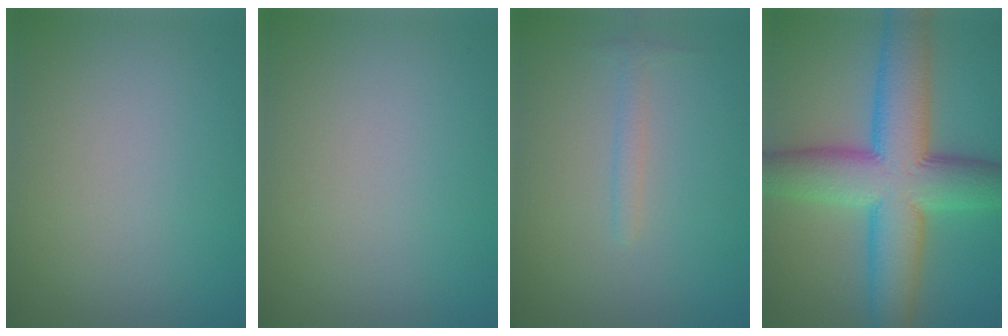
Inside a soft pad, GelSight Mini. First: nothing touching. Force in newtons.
{"total": 0.0}
{"total": 1.1, "press": 1.1, "slide": 0.0}
{"total": 12.1, "press": 12.1, "slide": 0.4}